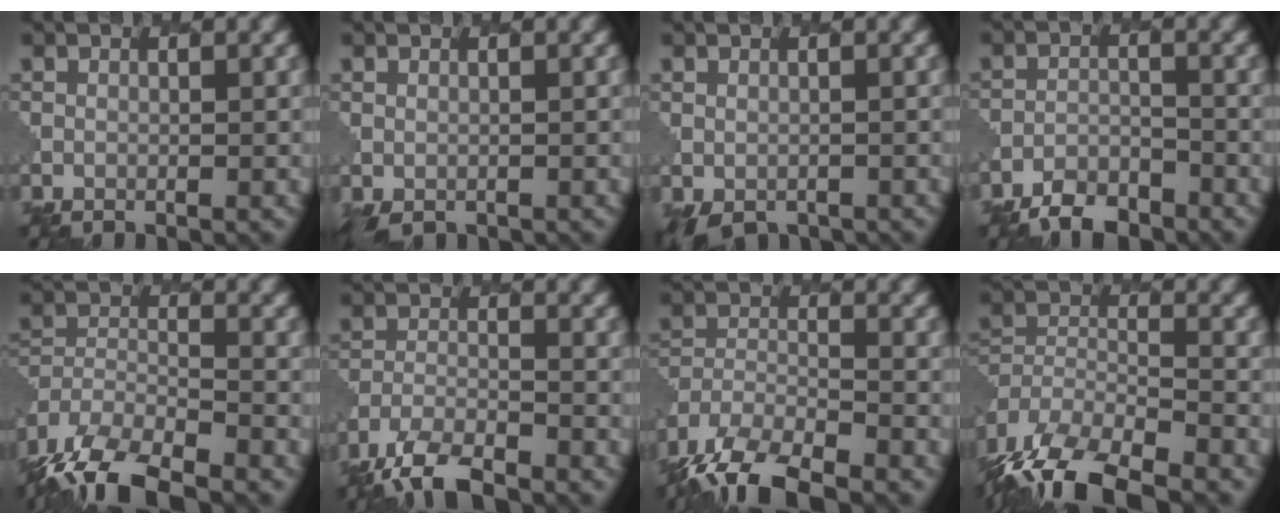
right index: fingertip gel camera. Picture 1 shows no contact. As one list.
[{"total": 1.6, "force": [-1.0, 0.8, 0.9], "torque": [-0.023, -0.013, -0.014]}, {"total": 2.4, "force": [-1.8, 1.2, 1.0], "torque": [-0.019, -0.015, -0.027]}, {"total": 4.1, "force": [-3.6, 1.6, 1.3], "torque": [-0.019, -0.006, -0.070]}, {"total": 10.2, "force": [-8.3, 3.5, 4.7], "torque": [-0.092, -0.025, -0.143]}, {"total": 5.6, "force": [-4.7, 1.7, 2.7], "torque": [-0.051, -0.012, -0.094]}, {"total": 9.3, "force": [-7.5, 3.1, 4.4], "torque": [-0.081, -0.021, -0.134]}, {"total": 11.6, "force": [-9.4, 3.9, 5.7], "torque": [-0.115, -0.026, -0.154]}]